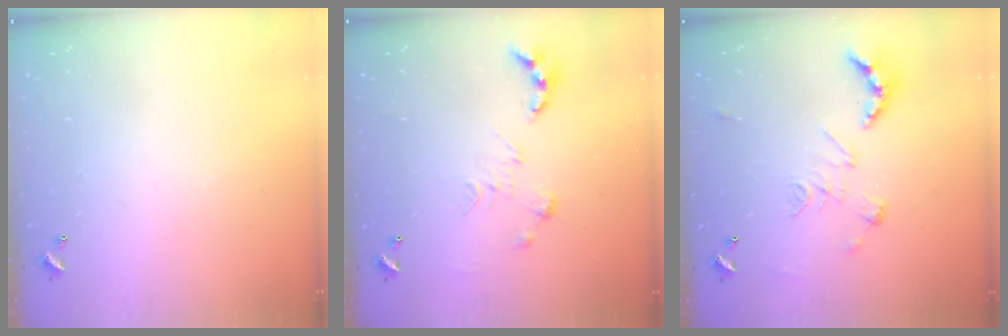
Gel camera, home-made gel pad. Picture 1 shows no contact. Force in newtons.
{"total": 0.0}
{"total": 2.5, "press": 2.0, "slide": 1.5}